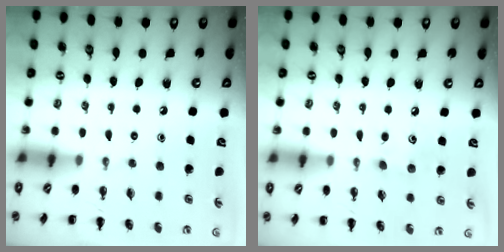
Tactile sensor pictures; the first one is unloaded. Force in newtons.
{"total": 4.6, "press": 4.5, "slide": 1.1}